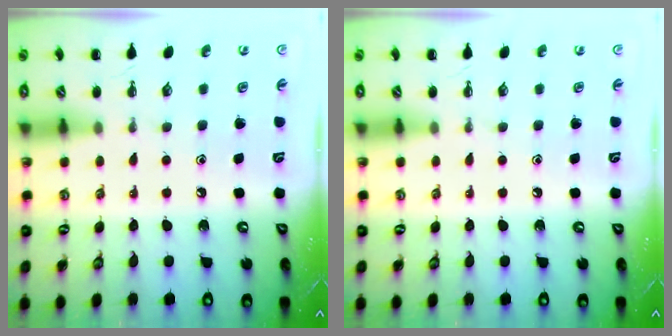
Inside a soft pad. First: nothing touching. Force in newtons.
{"total": 0.0}